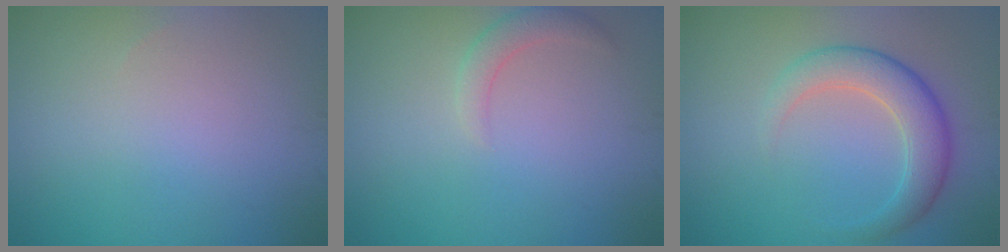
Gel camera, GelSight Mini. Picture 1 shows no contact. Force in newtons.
{"total": 1.6, "press": 1.6, "slide": 0.1}
{"total": 4.5, "press": 4.5, "slide": 0.2}